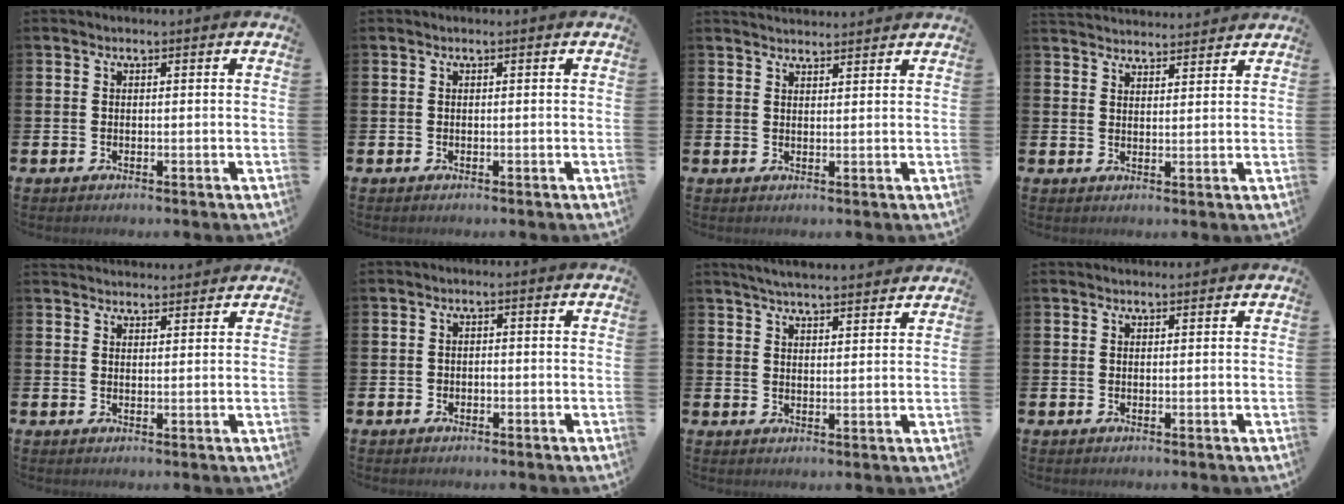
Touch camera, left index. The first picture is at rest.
{"total": 0.0}
{"total": 2.1, "force": [2.1, 0.3, 0.0], "torque": [-0.002, -0.010, 0.039]}
{"total": 3.2, "force": [3.2, 0.4, -0.2], "torque": [-0.001, -0.020, 0.058]}
{"total": 2.5, "force": [2.5, 0.4, -0.1], "torque": [-0.001, -0.013, 0.046]}
{"total": 0.9, "force": [-0.3, 0.8, 0.4], "torque": [-0.005, 0.002, -0.008]}
{"total": 4.6, "force": [4.6, 0.0, 0.7], "torque": [-0.020, -0.024, 0.082]}
{"total": 0.5, "force": [0.5, 0.0, 0.1], "torque": [0.010, -0.001, 0.007]}